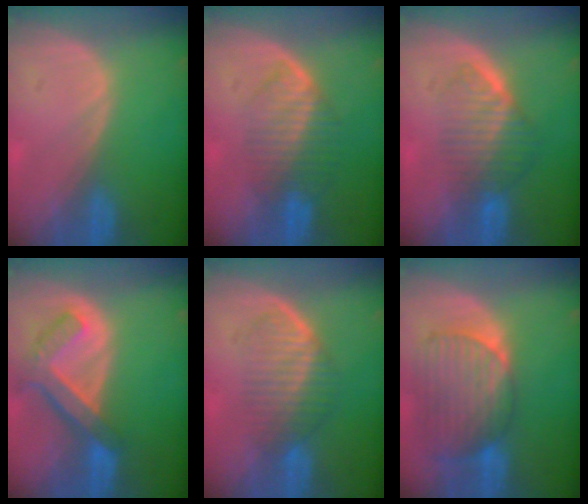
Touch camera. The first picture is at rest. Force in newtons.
{"total": 6.6, "press": 6.2, "slide": 2.3}
{"total": 6.6, "press": 6.0, "slide": 2.7}
{"total": 7.6, "press": 6.6, "slide": 3.7}
{"total": 5.9, "press": 5.8, "slide": 1.4}
{"total": 9.7, "press": 8.5, "slide": 4.7}